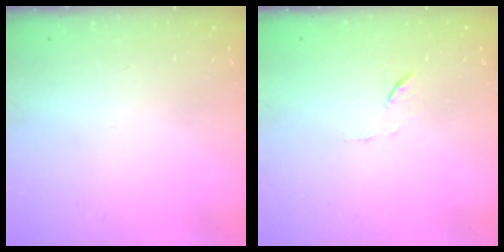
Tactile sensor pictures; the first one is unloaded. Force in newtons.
{"total": 6.4, "press": 6.4, "slide": 0.6}